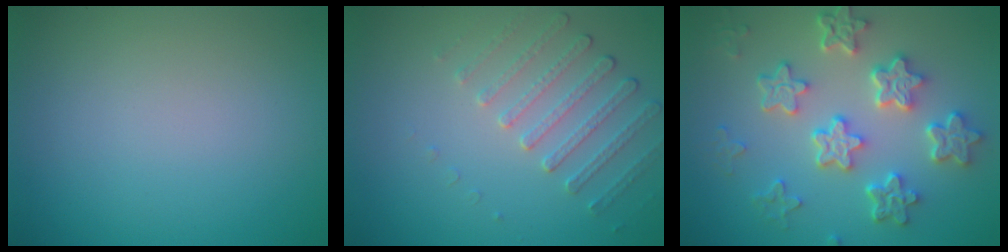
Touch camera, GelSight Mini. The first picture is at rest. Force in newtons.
{"total": 2.2, "press": 1.8, "slide": 1.2}
{"total": 6.5, "press": 5.0, "slide": 4.2}